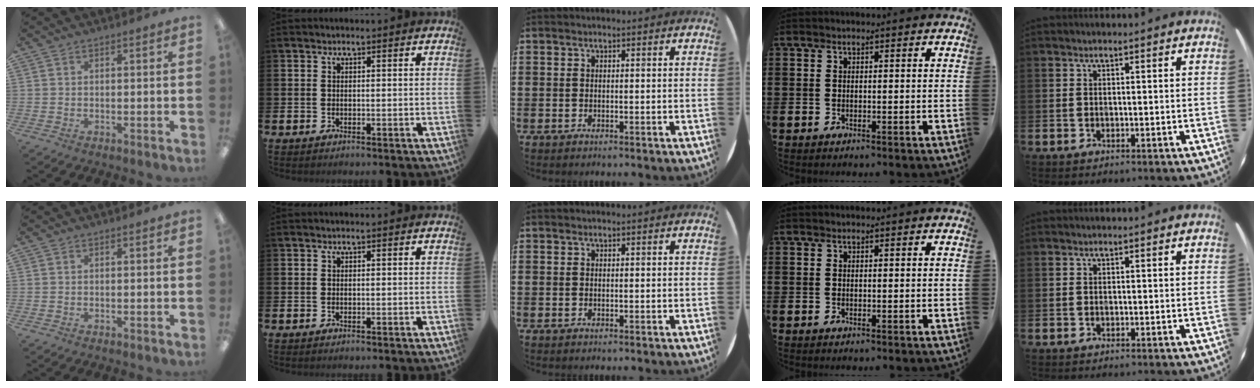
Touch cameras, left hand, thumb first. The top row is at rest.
{}